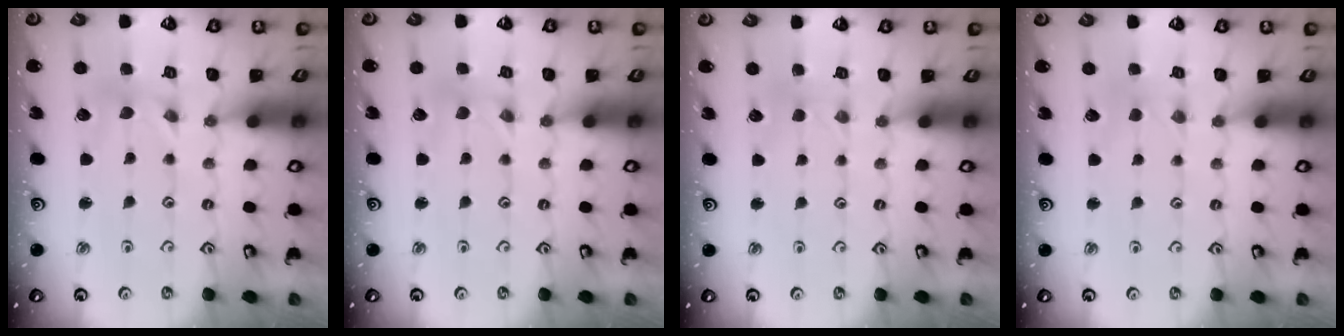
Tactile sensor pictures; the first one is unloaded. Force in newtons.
{"total": 0.0}
{"total": 1.9, "press": 1.9, "slide": 0.3}
{"total": 0.0}